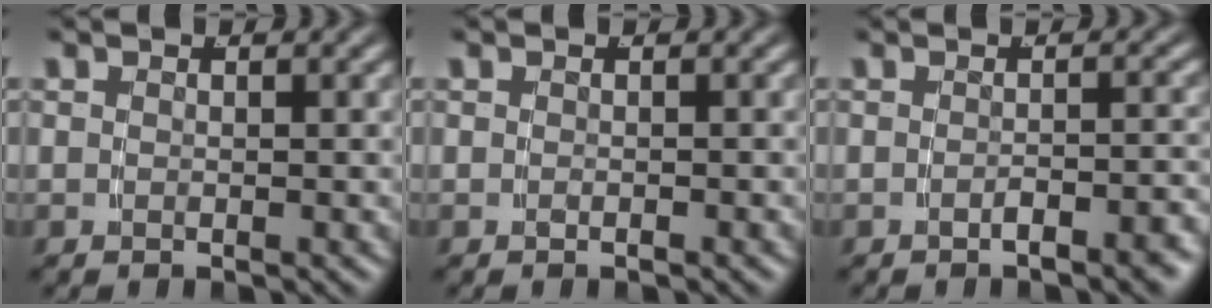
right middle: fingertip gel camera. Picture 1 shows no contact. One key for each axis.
{"total": 0.6, "fx": -0.3, "fy": -0.5, "fz": 0.0, "tx": 0.000, "ty": 0.001, "tz": -0.004}
{"total": 2.2, "fx": -1.8, "fy": -0.3, "fz": 1.2, "tx": -0.014, "ty": 0.009, "tz": -0.031}